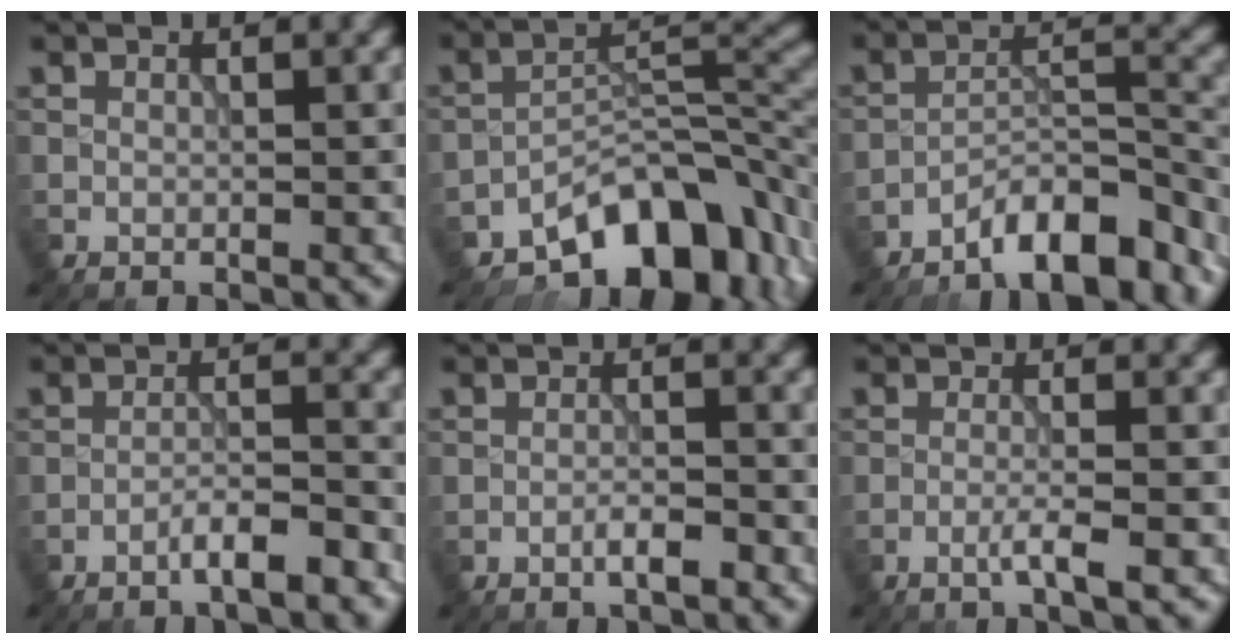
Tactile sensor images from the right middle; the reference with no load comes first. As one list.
[{"total": 9.5, "force": [-6.5, 4.0, 5.6], "torque": [-0.065, 0.004, -0.120]}, {"total": 8.2, "force": [-6.6, 2.2, 4.3], "torque": [-0.056, 0.005, -0.115]}, {"total": 3.6, "force": [-2.5, 0.5, 2.5], "torque": [-0.039, 0.012, -0.048]}, {"total": 1.9, "force": [-1.2, 0.3, 1.5], "torque": [-0.023, 0.005, -0.022]}, {"total": 2.3, "force": [-1.0, 0.2, 2.1], "torque": [-0.032, 0.008, -0.026]}]